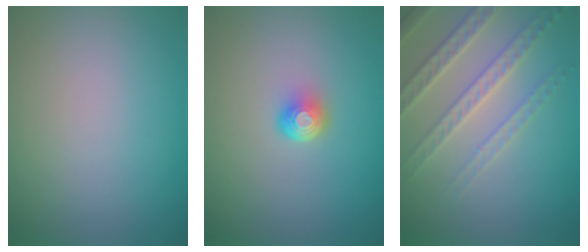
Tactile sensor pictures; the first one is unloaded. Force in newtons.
{"total": 2.0, "press": 1.3, "slide": 1.6}
{"total": 3.9, "press": 3.8, "slide": 1.1}